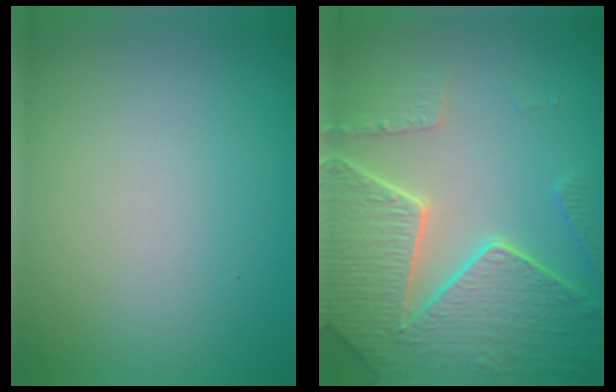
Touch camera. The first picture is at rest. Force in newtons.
{"total": 8.2, "press": 6.1, "slide": 5.6}